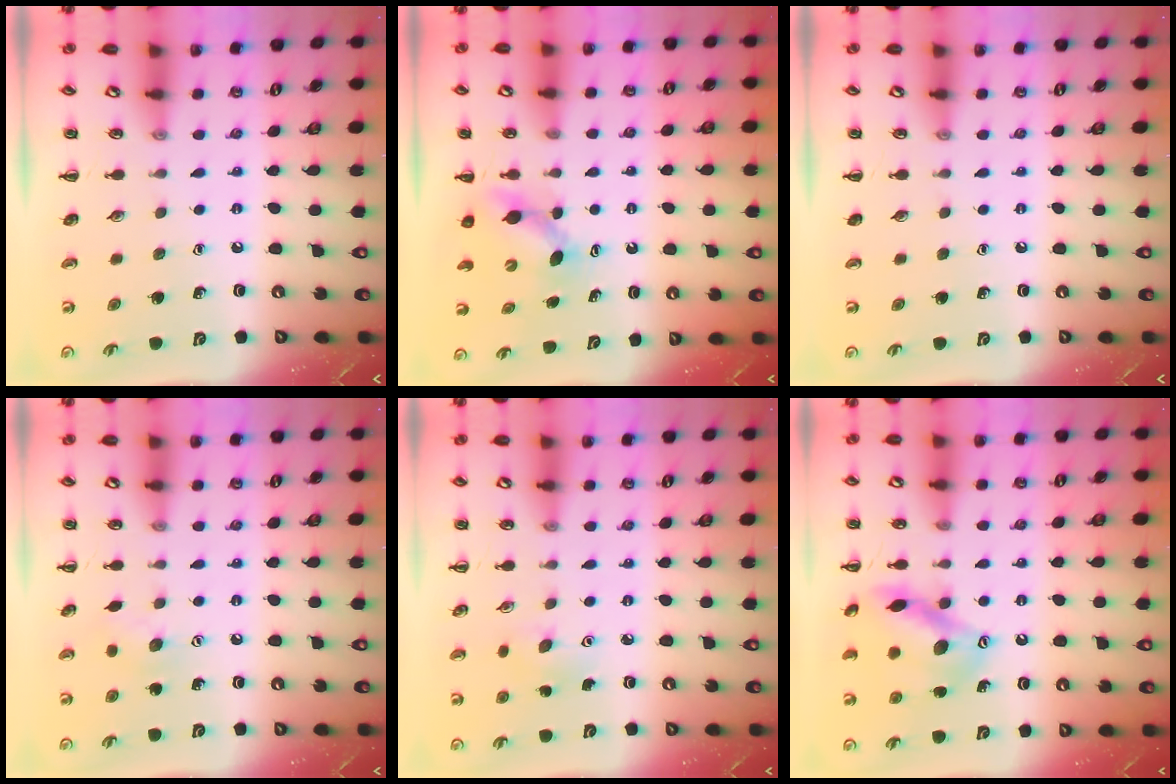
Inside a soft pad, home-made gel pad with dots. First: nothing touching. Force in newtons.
{"total": 5.4, "press": 5.3, "slide": 1.0}
{"total": 0.0}
{"total": 5.8, "press": 5.7, "slide": 0.7}
{"total": 4.7, "press": 4.5, "slide": 1.1}
{"total": 14.8, "press": 14.7, "slide": 0.8}